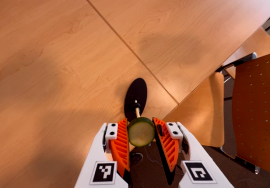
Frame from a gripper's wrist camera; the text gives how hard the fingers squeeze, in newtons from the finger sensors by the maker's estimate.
{"total": 8.5, "left": 8.7, "right": 8.3}